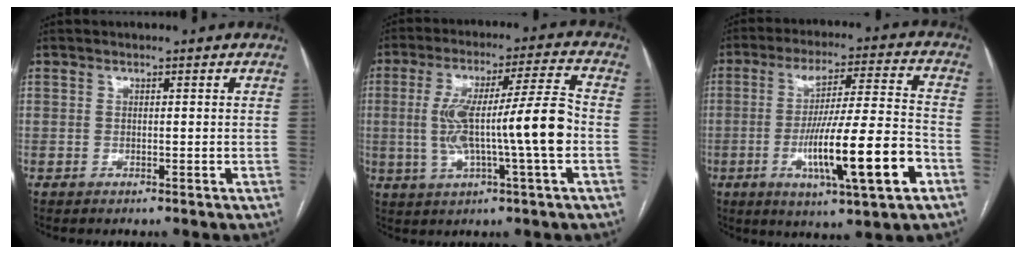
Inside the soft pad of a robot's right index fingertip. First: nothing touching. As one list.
[{"total": 13.8, "force": [-1.5, 0.3, 13.7], "torque": [-0.253, 0.019, -0.025]}, {"total": 16.9, "force": [-5.6, 0.4, 15.9], "torque": [-0.276, -0.010, -0.086]}]